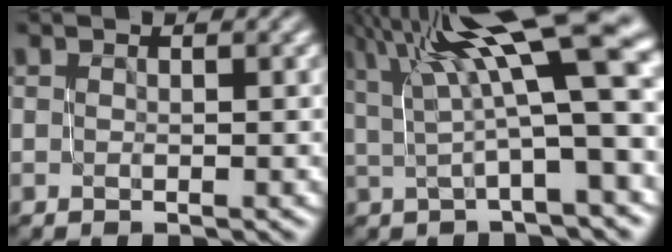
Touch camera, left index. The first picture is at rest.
{"total": 12.3, "force": [4.3, 2.4, 11.2], "torque": [-0.163, 0.020, 0.074]}